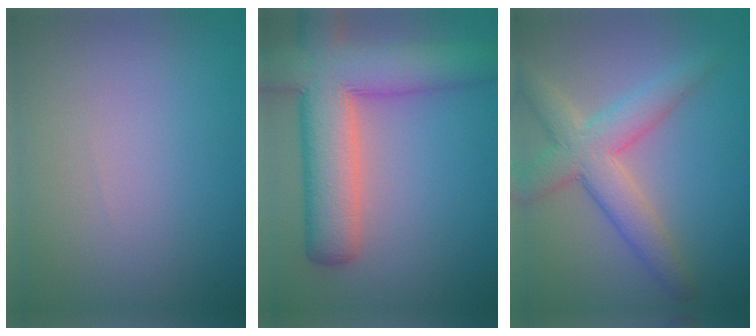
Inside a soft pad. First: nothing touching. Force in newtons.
{"total": 10.1, "press": 10.0, "slide": 0.8}
{"total": 5.4, "press": 5.4, "slide": 0.4}